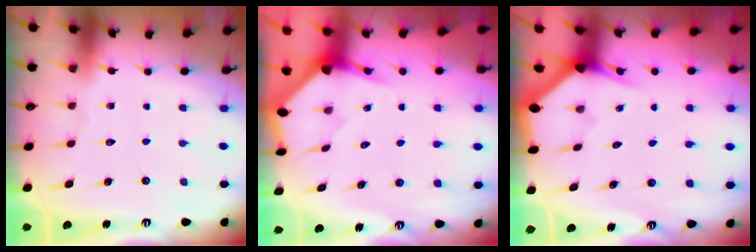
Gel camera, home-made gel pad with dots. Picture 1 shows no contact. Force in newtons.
{"total": 3.5, "press": 3.5, "slide": 0.2}
{"total": 3.0, "press": 3.0, "slide": 0.1}